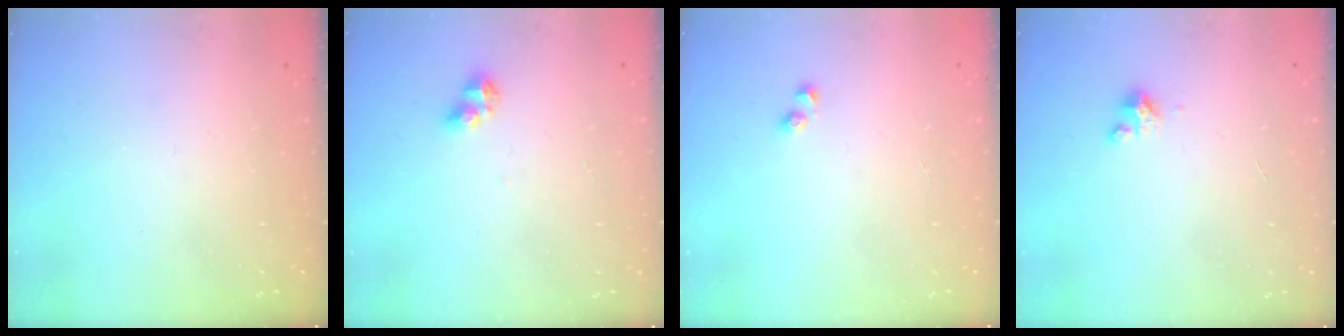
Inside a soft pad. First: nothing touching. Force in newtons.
{"total": 5.0, "press": 4.9, "slide": 0.9}
{"total": 2.1, "press": 1.7, "slide": 1.2}
{"total": 2.5, "press": 2.5, "slide": 0.3}